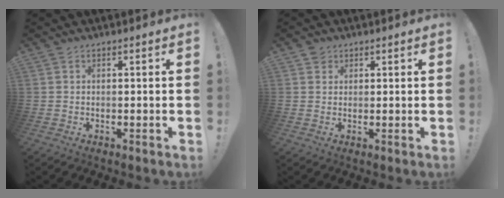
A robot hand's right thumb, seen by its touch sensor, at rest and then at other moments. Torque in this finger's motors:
{"motor_torque": [-0.31, -0.13, -0.38, 0.31, 0.00]}